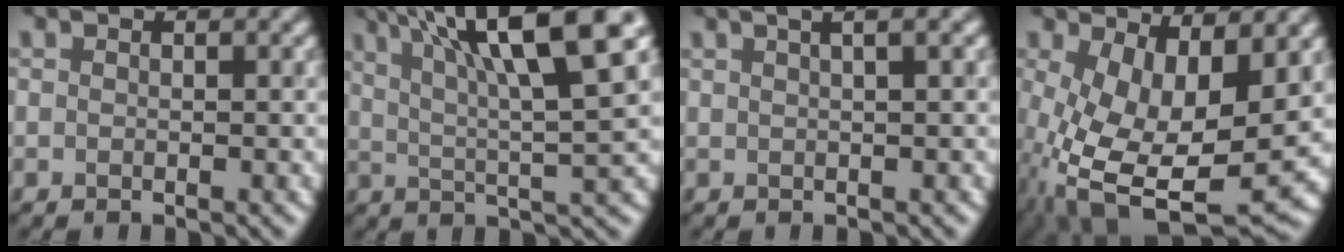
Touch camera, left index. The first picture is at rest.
{"total": 12.5, "force": [6.4, 2.4, 10.5], "torque": [-0.155, 0.023, 0.102]}
{"total": 5.0, "force": [2.7, 2.0, 3.7], "torque": [-0.021, 0.039, 0.012]}
{"total": 11.5, "force": [-1.3, 5.8, 9.8], "torque": [-0.205, -0.038, -0.006]}